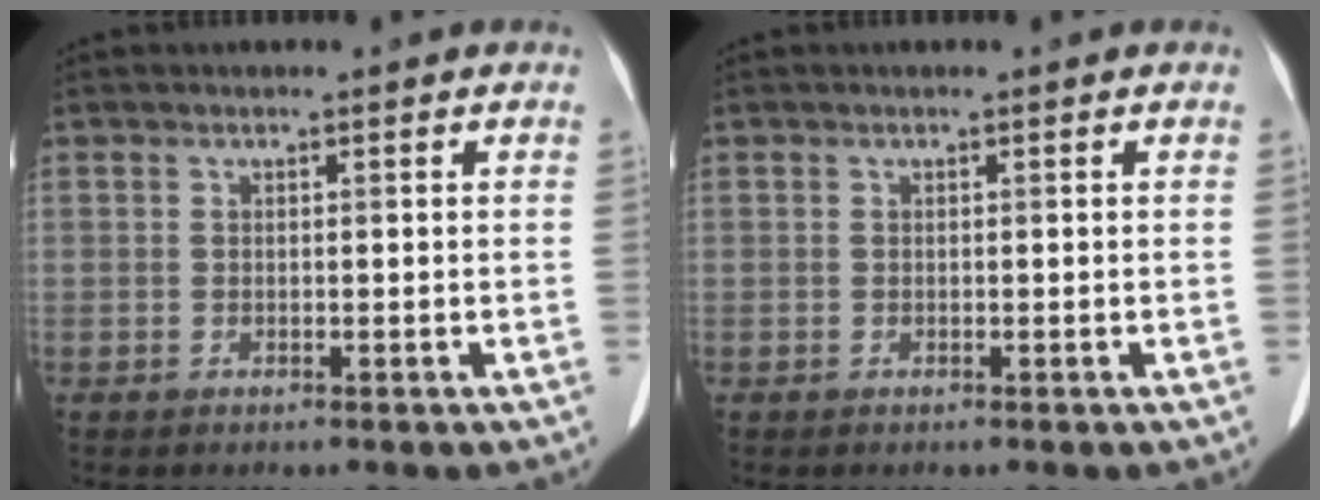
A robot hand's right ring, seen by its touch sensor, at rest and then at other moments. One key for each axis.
{"total": 0.0}